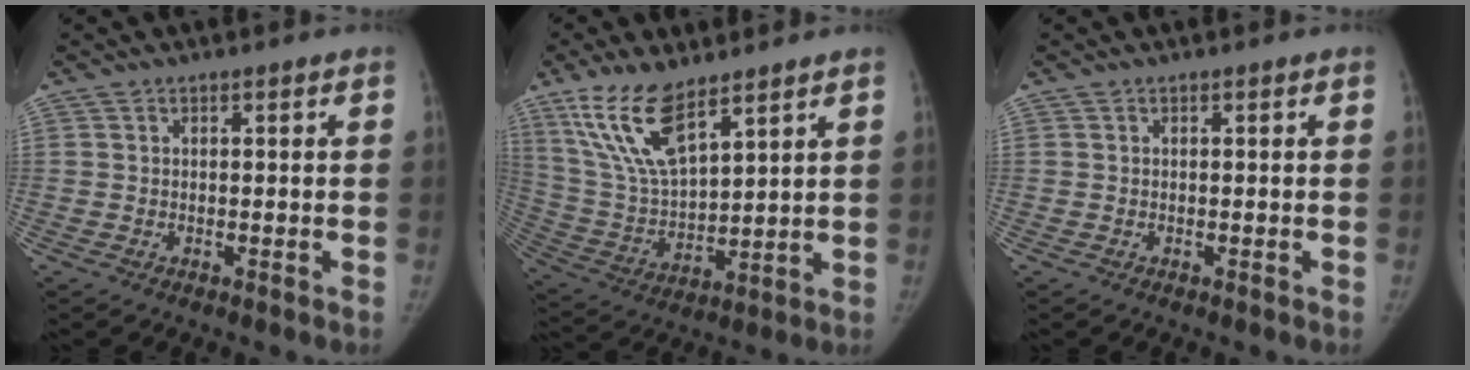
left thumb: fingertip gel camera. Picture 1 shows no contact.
{"total": 14.4, "force": [9.5, 5.1, 9.6], "torque": [-0.176, -0.042, 0.201]}
{"total": 0.0}